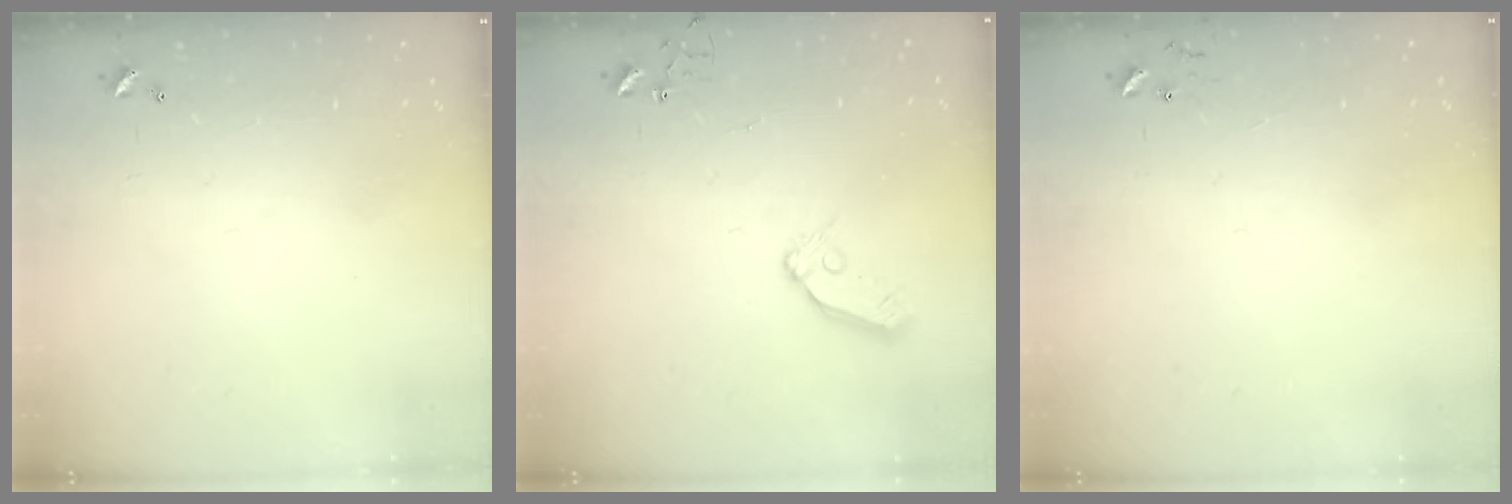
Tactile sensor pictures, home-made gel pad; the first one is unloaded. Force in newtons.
{"total": 8.4, "press": 8.4, "slide": 0.8}
{"total": 4.7, "press": 4.7, "slide": 0.4}